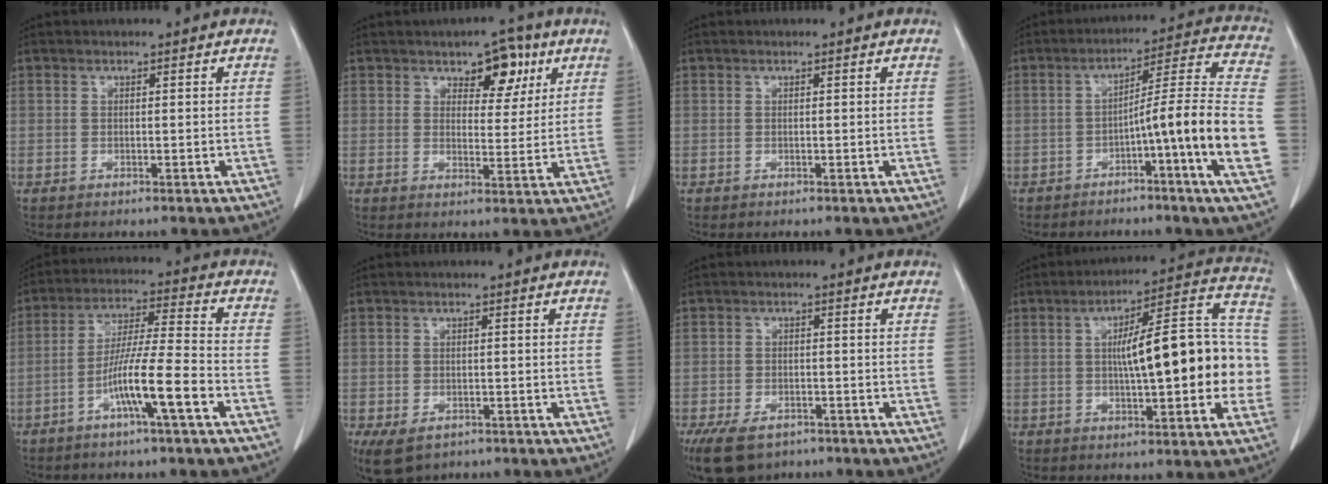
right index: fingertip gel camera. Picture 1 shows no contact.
{"total": 6.3, "force": [3.4, 3.4, 4.0], "torque": [-0.046, 0.006, 0.049]}
{"total": 0.0}
{"total": 14.6, "force": [-4.2, -1.3, 13.9], "torque": [-0.197, 0.015, -0.070]}
{"total": 10.1, "force": [-4.6, -0.3, 9.0], "torque": [-0.169, 0.004, -0.087]}
{"total": 5.8, "force": [-3.6, 3.6, 2.8], "torque": [-0.052, -0.008, -0.049]}
{"total": 9.4, "force": [-6.5, 5.1, 4.6], "torque": [-0.096, -0.006, -0.100]}
{"total": 19.4, "force": [-0.9, 4.2, 18.9], "torque": [-0.253, 0.042, -0.009]}